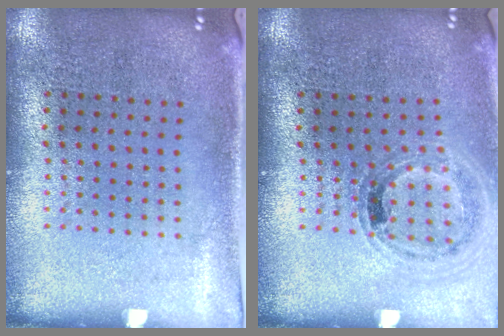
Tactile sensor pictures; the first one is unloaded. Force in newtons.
{"total": 0.9, "press": 0.9, "slide": 0.1}